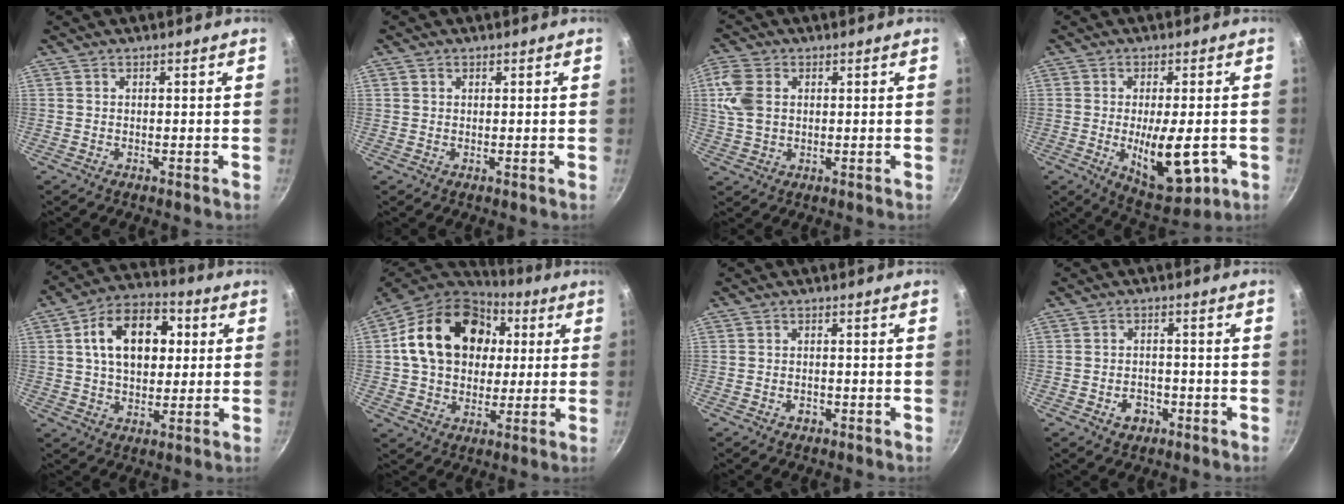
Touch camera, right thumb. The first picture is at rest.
{"total": 1.0, "force": [0.4, 0.8, 0.3], "torque": [-0.003, 0.002, 0.005]}
{"total": 7.4, "force": [1.5, 5.2, 5.0], "torque": [-0.102, 0.004, 0.027]}
{"total": 12.9, "force": [-2.8, 5.2, 11.4], "torque": [-0.150, -0.006, -0.029]}
{"total": 15.8, "force": [3.3, 10.5, 11.3], "torque": [-0.146, 0.016, 0.042]}
{"total": 22.0, "force": [4.7, 16.6, 13.8], "torque": [-0.217, 0.018, 0.075]}
{"total": 1.8, "force": [-0.8, 1.3, 0.9], "torque": [-0.013, 0.006, -0.012]}
{"total": 4.3, "force": [-1.9, 3.3, 2.1], "torque": [-0.020, 0.019, -0.026]}